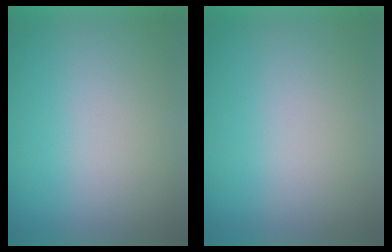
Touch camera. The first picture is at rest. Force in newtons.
{"total": 0.0}